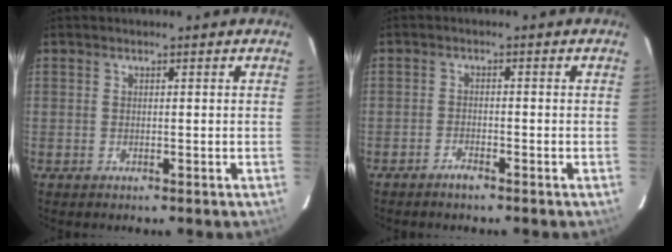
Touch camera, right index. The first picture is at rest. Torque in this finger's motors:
{"motor_torque": [0.03, 0.03, -0.01, -0.01]}